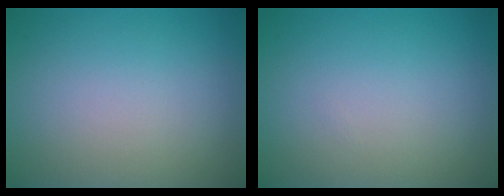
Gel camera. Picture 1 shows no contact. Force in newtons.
{"total": 0.0}